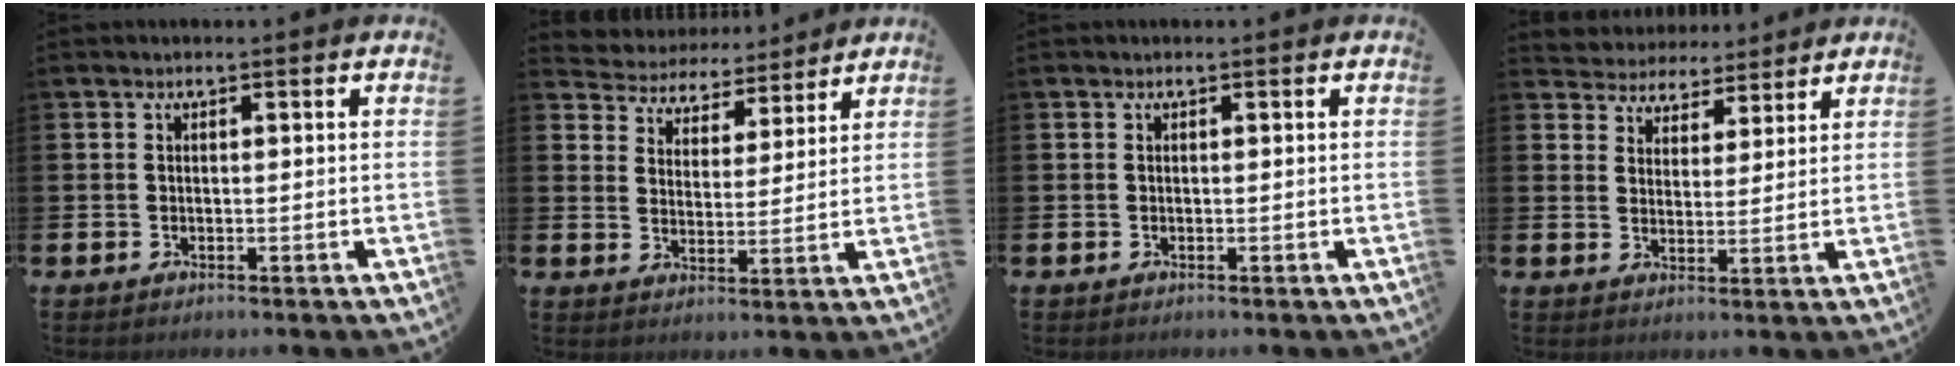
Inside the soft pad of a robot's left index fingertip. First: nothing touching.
{"total": 4.6, "force": [4.2, 1.6, -0.8], "torque": [-0.019, -0.034, 0.072]}
{"total": 0.0}
{"total": 3.9, "force": [3.6, 1.3, -1.0], "torque": [-0.010, -0.025, 0.064]}